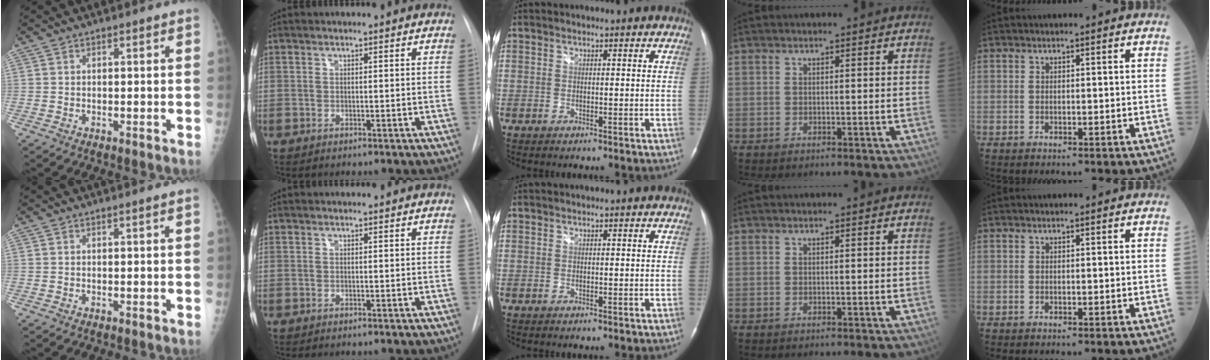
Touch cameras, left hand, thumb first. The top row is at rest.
{}